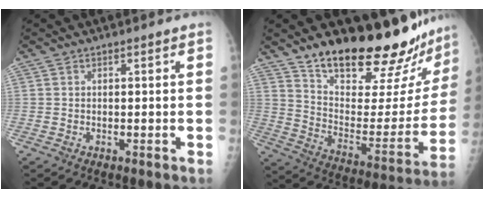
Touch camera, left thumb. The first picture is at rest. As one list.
[{"total": 26.4, "force": [21.9, 7.3, 12.8], "torque": [-0.153, -0.132, 0.319]}]